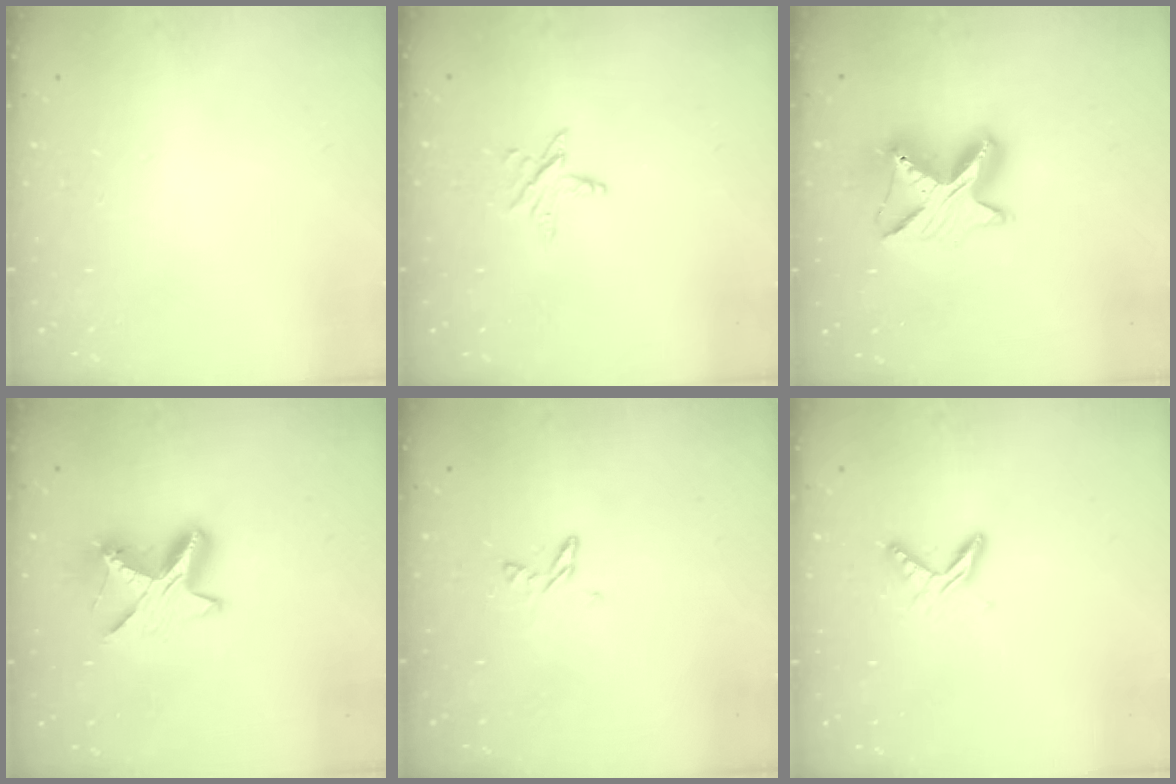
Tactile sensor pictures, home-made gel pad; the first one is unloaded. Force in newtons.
{"total": 3.4, "press": 3.3, "slide": 0.3}
{"total": 10.2, "press": 10.2, "slide": 0.6}
{"total": 10.4, "press": 10.4, "slide": 0.8}
{"total": 5.1, "press": 5.1, "slide": 0.4}
{"total": 6.6, "press": 6.6, "slide": 0.5}